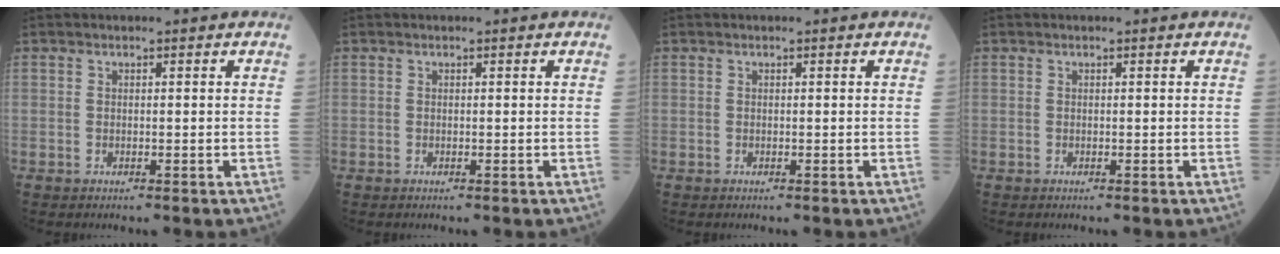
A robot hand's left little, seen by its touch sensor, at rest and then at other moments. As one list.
[{"total": 0.0}, {"total": 0.0}, {"total": 0.0}]